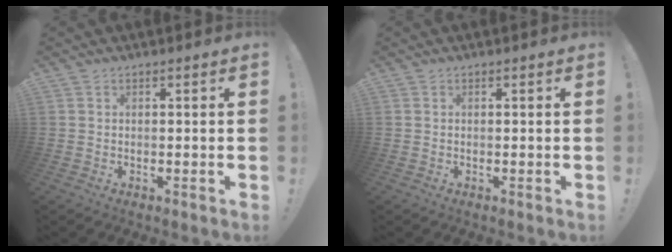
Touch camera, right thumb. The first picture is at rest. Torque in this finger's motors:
{"motor_torque": [0.00, 0.00, -0.01, 0.01, 0.00]}